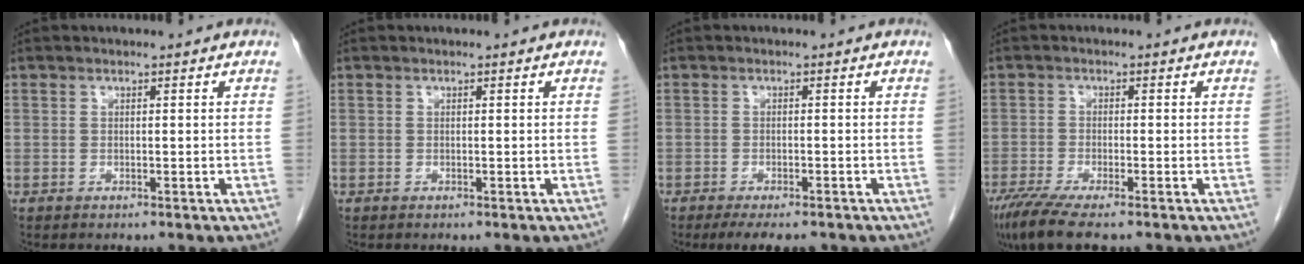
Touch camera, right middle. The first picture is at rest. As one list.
[{"total": 0.0}, {"total": 5.7, "force": [-4.4, 1.8, 3.1], "torque": [-0.039, -0.008, -0.065]}, {"total": 7.3, "force": [-5.5, 0.8, 4.8], "torque": [-0.083, -0.018, -0.094]}]